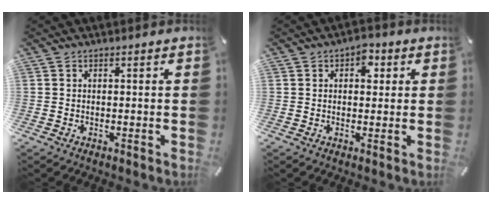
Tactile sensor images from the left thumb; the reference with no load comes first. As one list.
[{"total": 4.1, "force": [1.4, 2.7, 2.7], "torque": [-0.019, -0.007, 0.013]}]